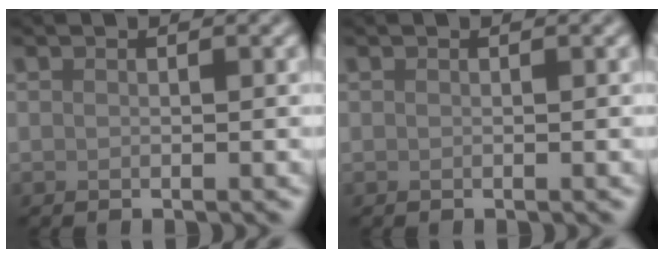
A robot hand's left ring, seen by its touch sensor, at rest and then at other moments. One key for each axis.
{"total": 0.0}